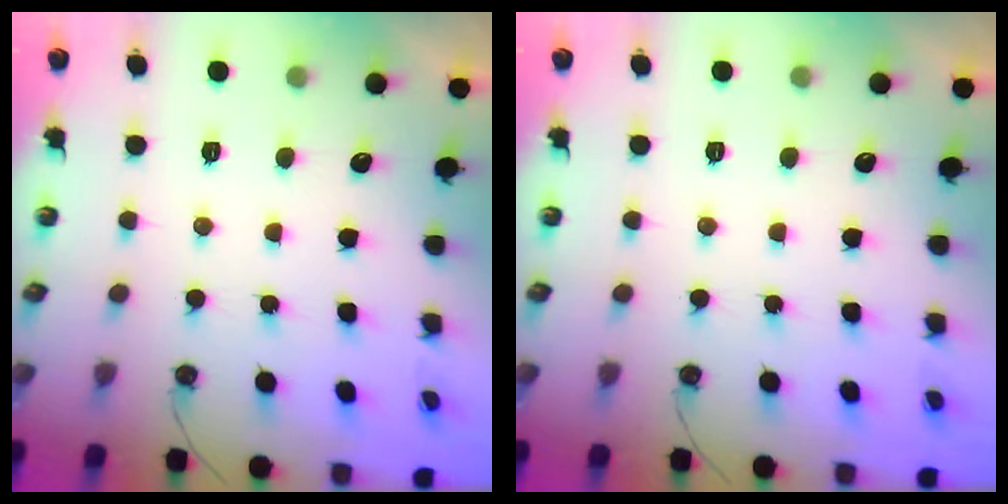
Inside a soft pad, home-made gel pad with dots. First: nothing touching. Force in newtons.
{"total": 0.0}